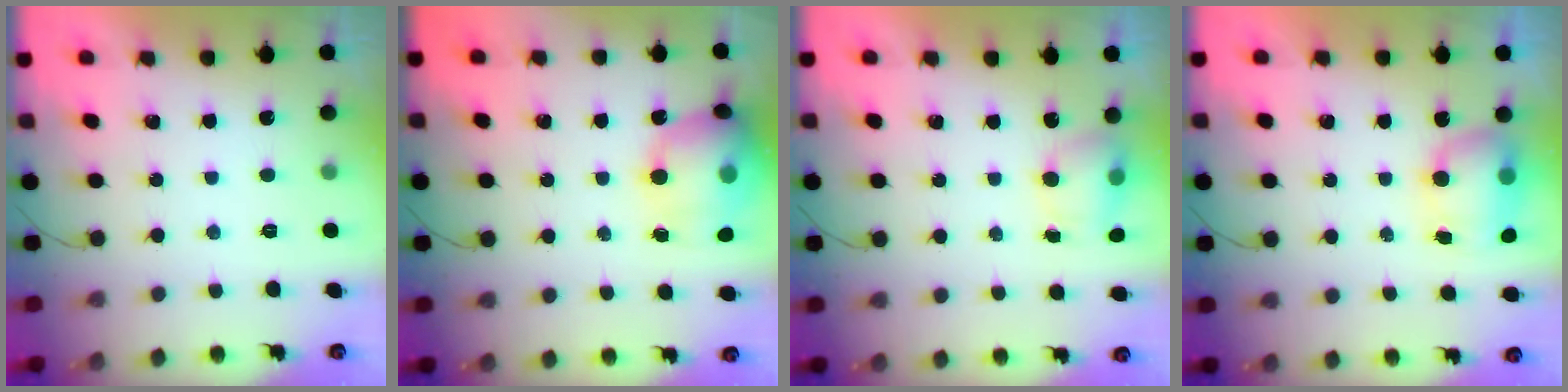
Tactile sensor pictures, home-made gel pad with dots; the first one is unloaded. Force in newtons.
{"total": 19.6, "press": 19.4, "slide": 3.3}
{"total": 5.1, "press": 5.0, "slide": 0.7}
{"total": 8.3, "press": 8.3, "slide": 0.9}